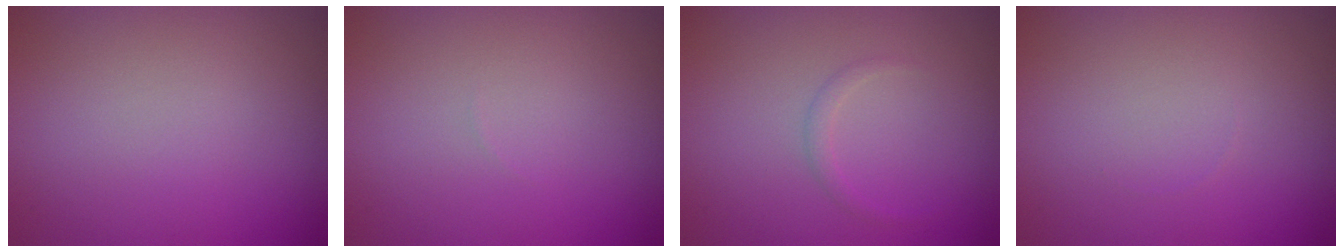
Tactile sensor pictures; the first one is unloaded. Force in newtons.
{"total": 0.0}
{"total": 0.8, "press": 0.8, "slide": 0.1}
{"total": 0.0}